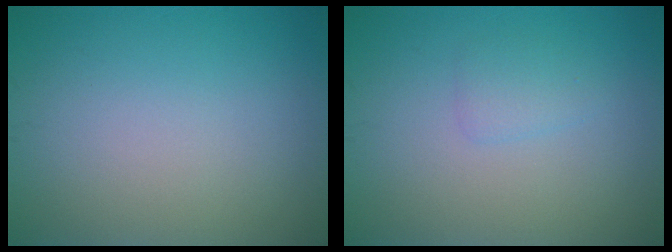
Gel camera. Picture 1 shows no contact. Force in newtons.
{"total": 1.2, "press": 1.2, "slide": 0.1}